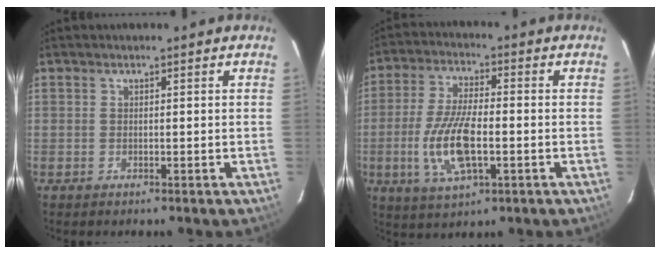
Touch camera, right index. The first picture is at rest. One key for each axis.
{"total": 12.1, "fx": -2.8, "fy": 4.3, "fz": 11.0, "tx": -0.231, "ty": -0.007, "tz": -0.053}